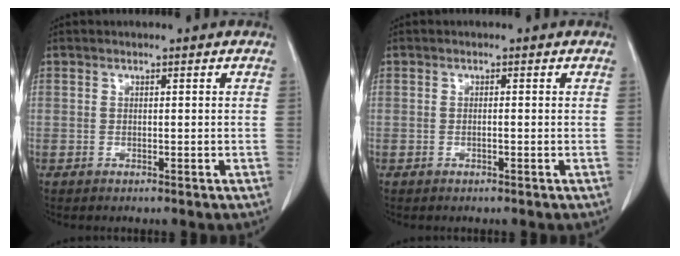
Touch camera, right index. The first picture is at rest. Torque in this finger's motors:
{"motor_torque": [-0.28, 0.03, -0.08, 0.00]}